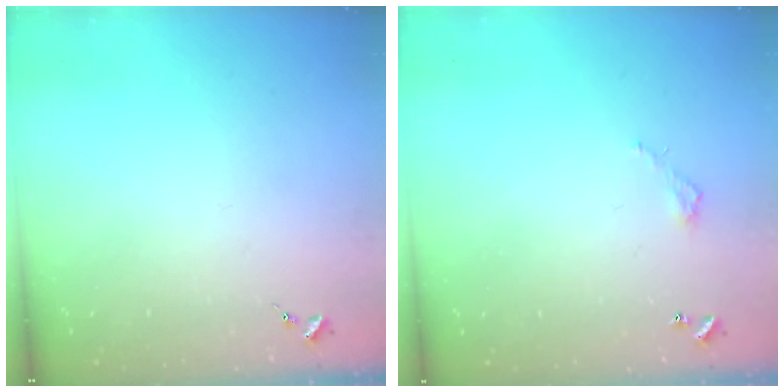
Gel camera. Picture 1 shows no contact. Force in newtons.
{"total": 3.2, "press": 3.1, "slide": 0.2}